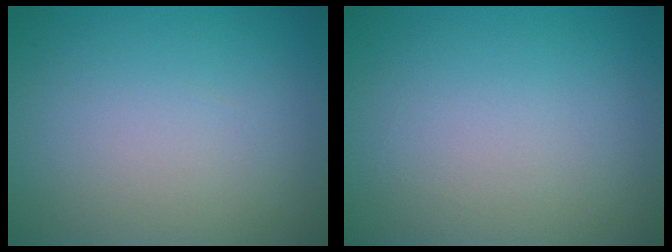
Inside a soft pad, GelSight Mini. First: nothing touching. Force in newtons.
{"total": 0.0}